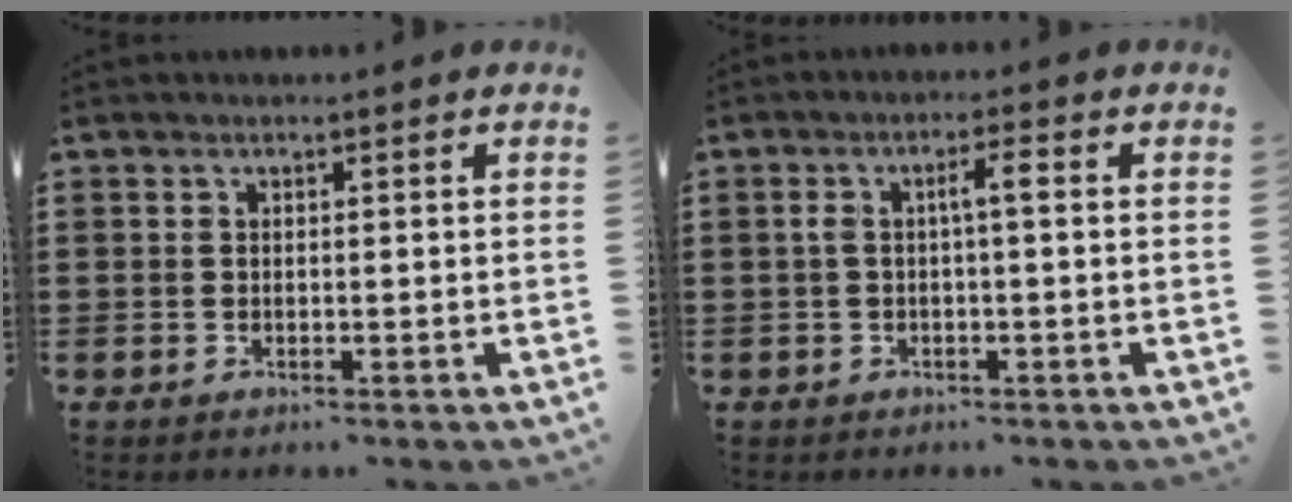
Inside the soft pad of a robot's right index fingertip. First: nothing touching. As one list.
[{"total": 3.0, "force": [0.0, 0.5, 3.0], "torque": [-0.058, 0.008, -0.004]}]